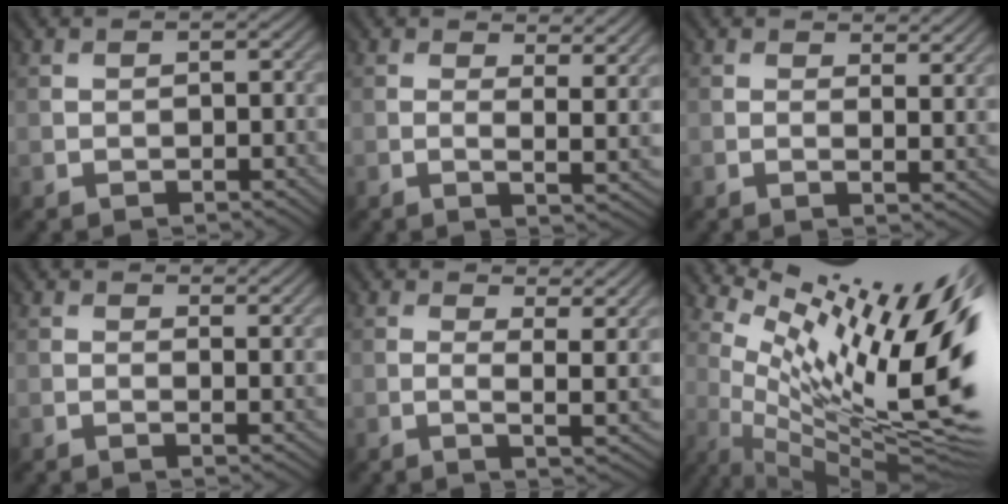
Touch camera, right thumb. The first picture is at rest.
{"total": 3.8, "force": [1.8, 0.7, 3.3], "torque": [-0.065, -0.003, 0.025]}
{"total": 2.3, "force": [1.6, 0.1, 1.7], "torque": [-0.042, -0.002, 0.022]}
{"total": 1.7, "force": [1.3, 0.0, 1.1], "torque": [-0.030, -0.002, 0.018]}
{"total": 4.4, "force": [1.8, 0.8, 3.9], "torque": [-0.072, -0.005, 0.025]}
{"total": 17.4, "force": [7.1, 4.1, 15.3], "torque": [-0.227, 0.003, 0.141]}